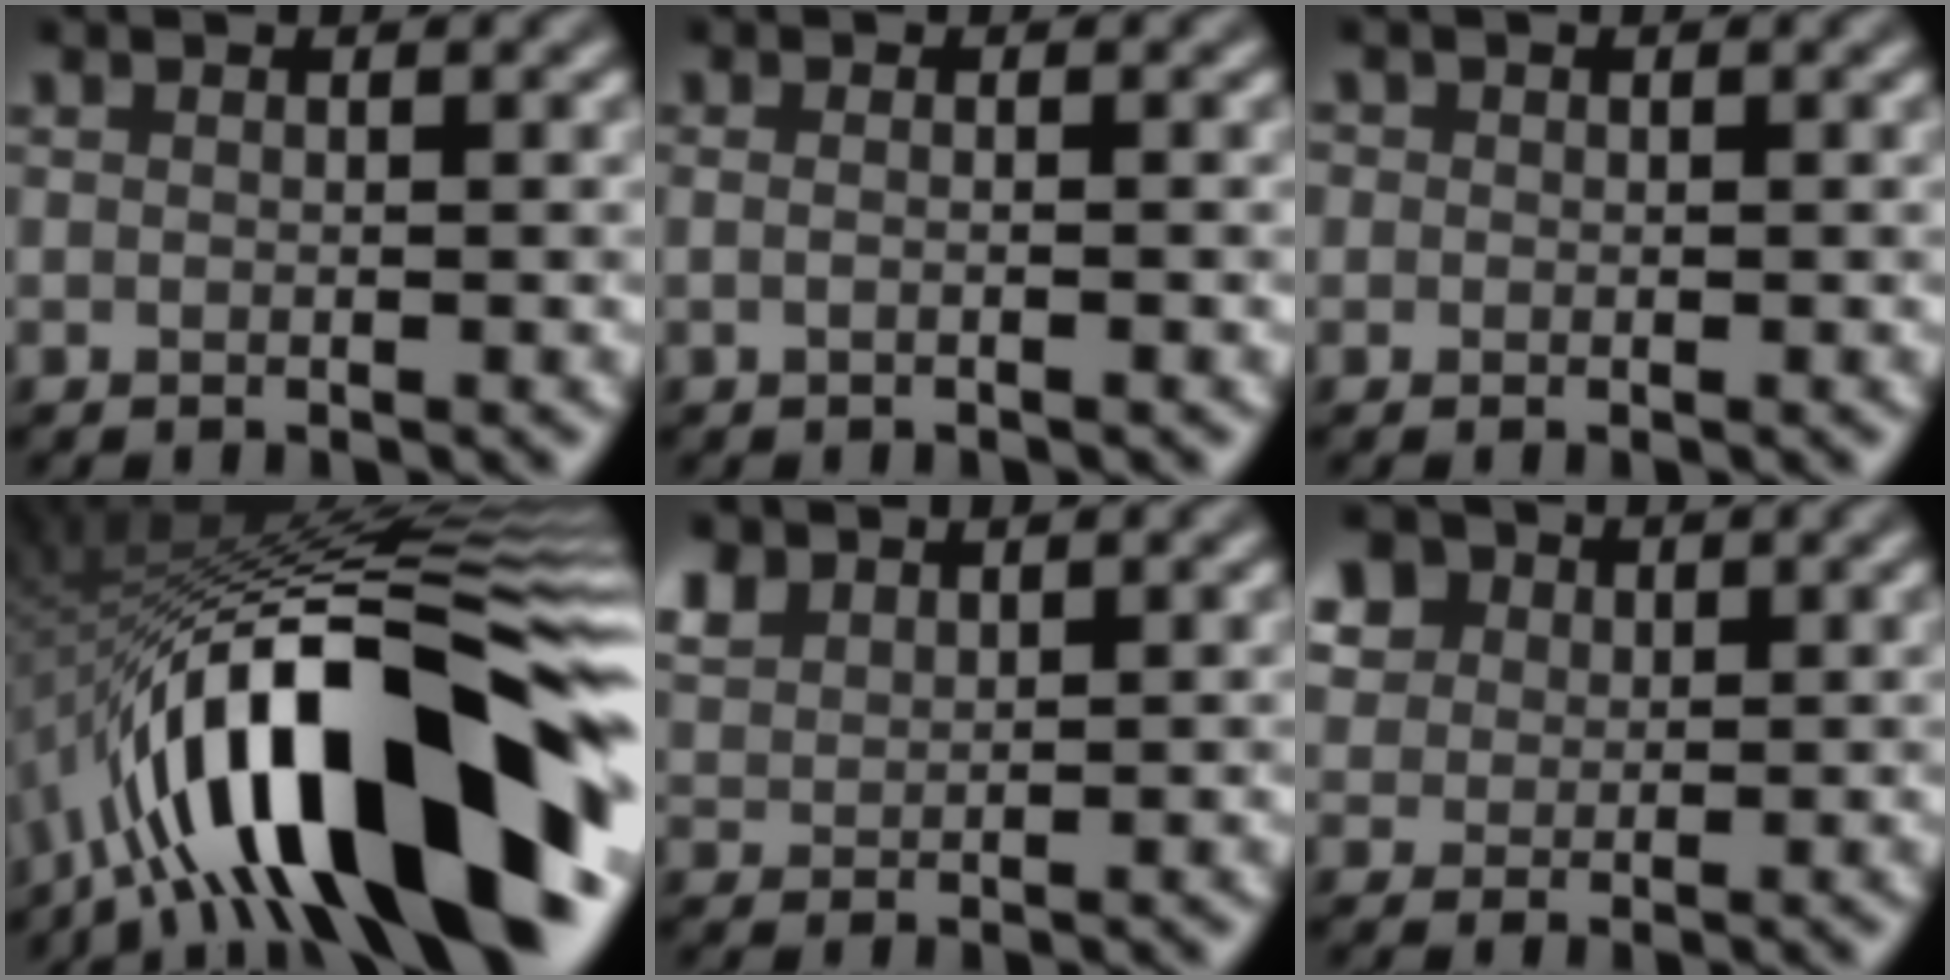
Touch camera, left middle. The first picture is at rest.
{"total": 1.4, "force": [0.0, 0.6, 1.2], "torque": [-0.005, -0.011, -0.011]}
{"total": 0.9, "force": [0.2, 0.9, 0.1], "torque": [0.006, -0.002, -0.003]}
{"total": 18.7, "force": [-7.2, 6.0, 16.1], "torque": [-0.234, 0.038, -0.135]}
{"total": 2.6, "force": [2.1, 1.2, 0.8], "torque": [-0.027, 0.010, 0.048]}
{"total": 9.9, "force": [5.2, 7.2, 4.4], "torque": [-0.107, 0.029, 0.073]}